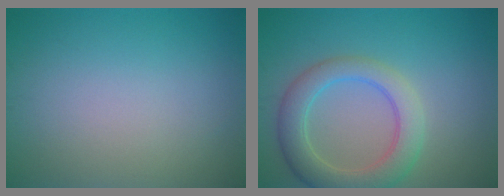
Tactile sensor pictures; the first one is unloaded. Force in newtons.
{"total": 5.2, "press": 5.1, "slide": 0.5}